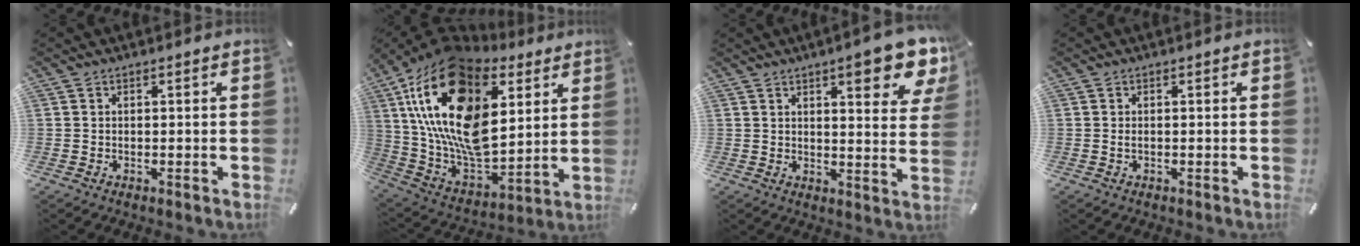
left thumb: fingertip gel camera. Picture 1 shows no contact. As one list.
[{"total": 25.9, "force": [8.9, 16.2, 18.1], "torque": [-0.392, -0.063, 0.156]}, {"total": 12.3, "force": [7.5, 3.2, 9.2], "torque": [-0.116, -0.045, 0.118]}, {"total": 0.7, "force": [-0.1, 0.4, 0.6], "torque": [-0.013, -0.001, -0.003]}]